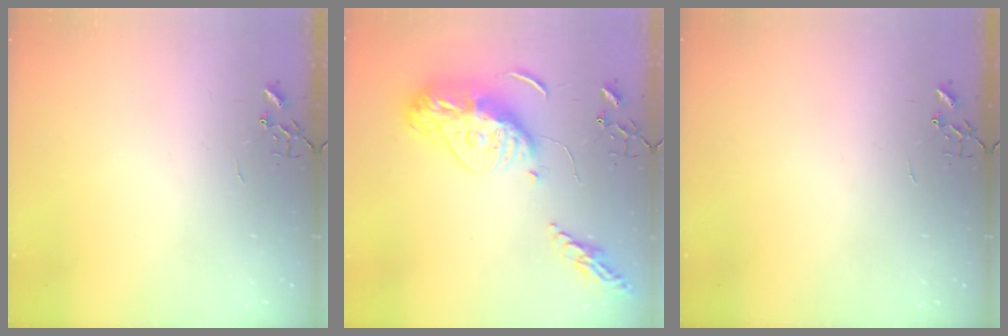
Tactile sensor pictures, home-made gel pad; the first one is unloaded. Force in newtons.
{"total": 18.2, "press": 18.1, "slide": 1.5}
{"total": 0.0}